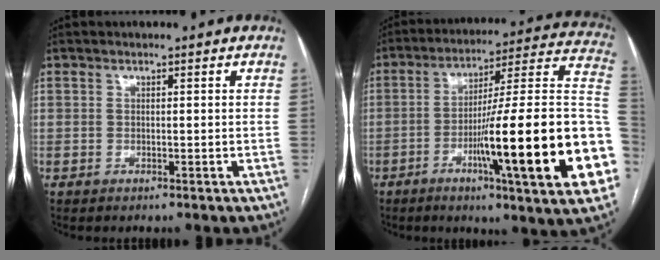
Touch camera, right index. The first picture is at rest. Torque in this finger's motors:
{"motor_torque": [2.14, 0.00, 1.05, 0.21]}